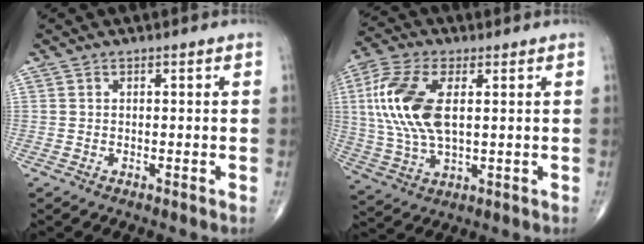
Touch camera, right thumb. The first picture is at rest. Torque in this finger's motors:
{"motor_torque": [0.11, 0.70, 1.27, 0.32, 0.19]}